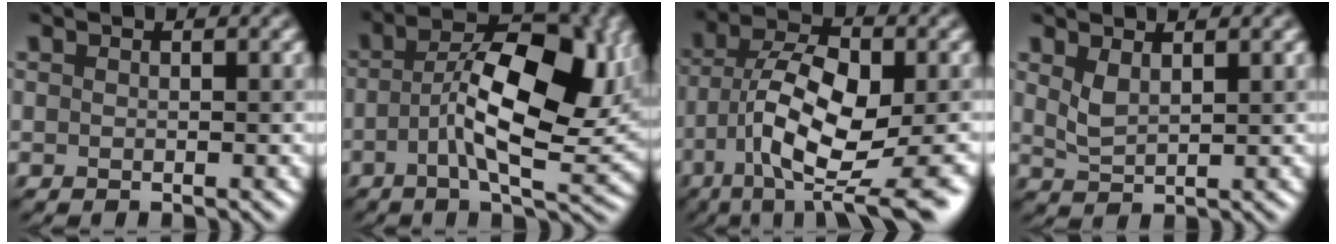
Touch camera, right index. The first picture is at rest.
{"total": 11.8, "force": [-0.2, 4.9, 10.8], "torque": [-0.172, 0.007, -0.005]}
{"total": 10.7, "force": [-4.1, 4.0, 9.1], "torque": [-0.148, 0.005, -0.068]}
{"total": 1.8, "force": [1.1, 0.6, 1.3], "torque": [-0.035, -0.003, 0.029]}